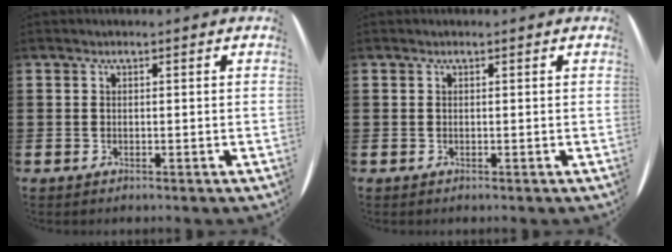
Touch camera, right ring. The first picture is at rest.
{"total": 0.0}